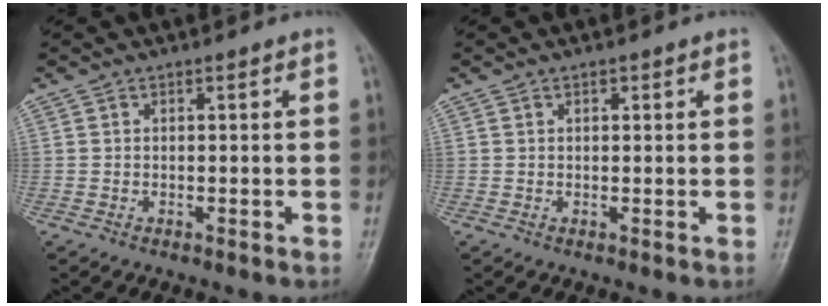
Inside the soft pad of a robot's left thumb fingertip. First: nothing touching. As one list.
[{"total": 0.8, "force": [0.4, 0.5, 0.4], "torque": [-0.001, -0.001, 0.006]}]